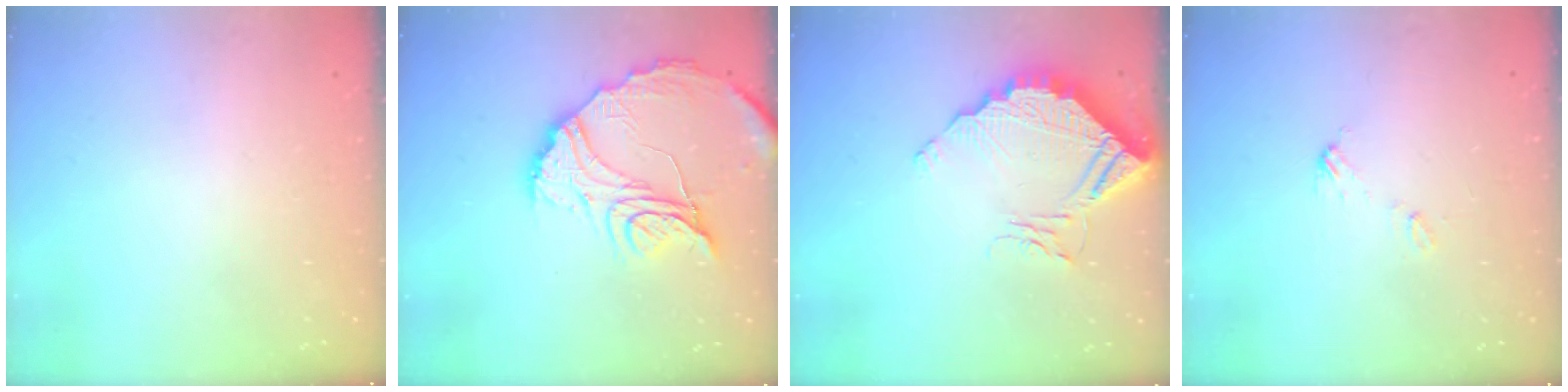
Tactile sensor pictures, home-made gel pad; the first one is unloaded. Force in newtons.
{"total": 16.7, "press": 16.7, "slide": 1.3}
{"total": 12.2, "press": 12.1, "slide": 0.7}
{"total": 4.6, "press": 4.6, "slide": 0.4}